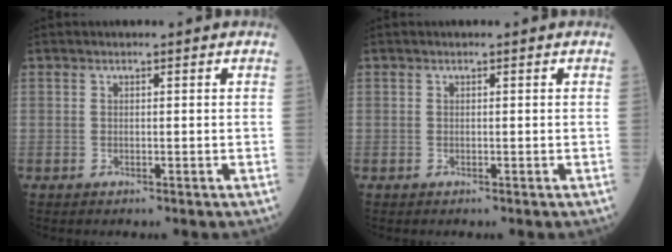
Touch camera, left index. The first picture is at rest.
{"total": 0.0}